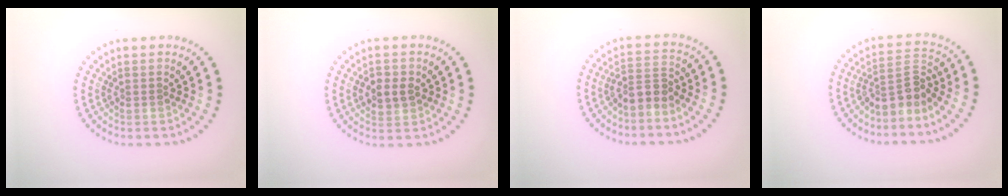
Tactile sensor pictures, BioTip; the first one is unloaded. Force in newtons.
{"total": 2.4, "press": 2.4, "slide": 0.4}
{"total": 2.6, "press": 2.0, "slide": 1.6}
{"total": 3.3, "press": 2.2, "slide": 2.4}